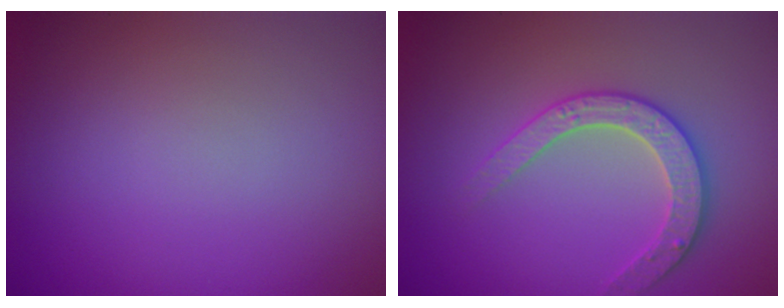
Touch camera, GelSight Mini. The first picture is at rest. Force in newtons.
{"total": 2.8, "press": 2.8, "slide": 0.3}